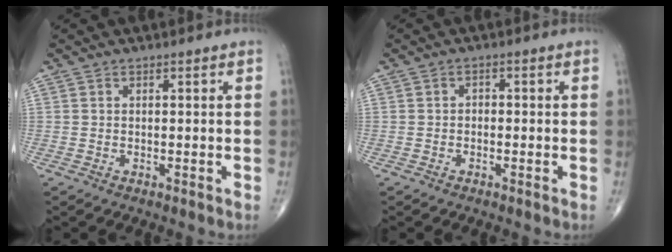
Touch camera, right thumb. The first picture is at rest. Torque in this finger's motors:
{"motor_torque": [-0.37, -0.31, -0.14, -0.07, 0.02]}